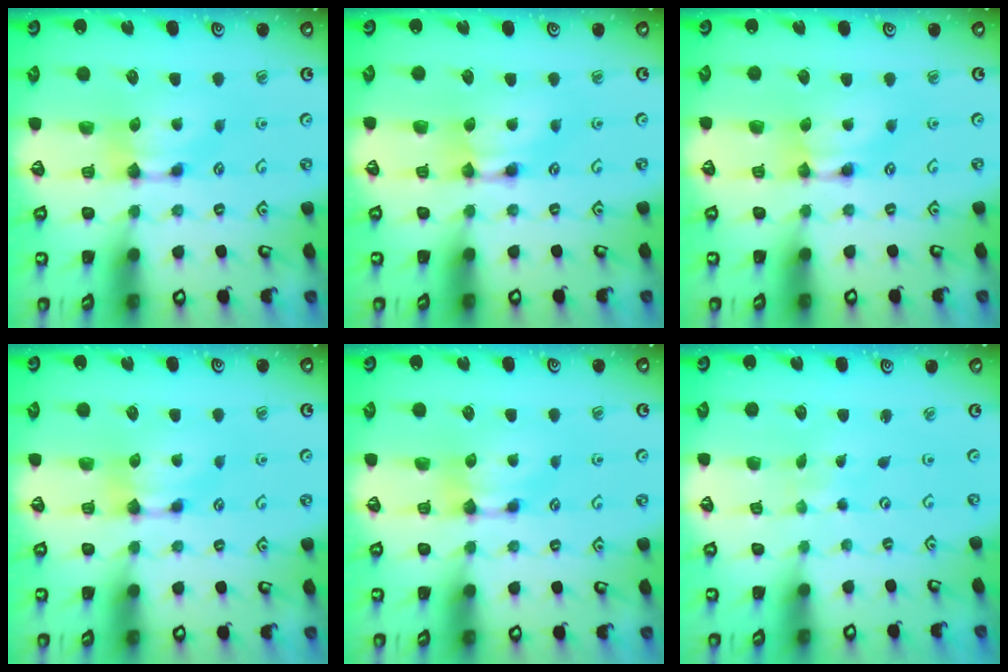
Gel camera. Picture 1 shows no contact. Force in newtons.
{"total": 1.8, "press": 1.8, "slide": 0.2}
{"total": 1.6, "press": 1.6, "slide": 0.1}
{"total": 0.0}
{"total": 0.0}
{"total": 5.9, "press": 5.9, "slide": 0.3}